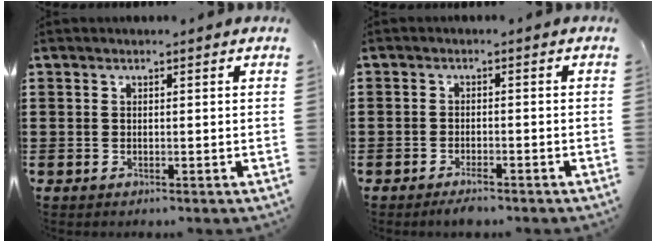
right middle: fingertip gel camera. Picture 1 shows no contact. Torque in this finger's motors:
{"motor_torque": [1.72, 0.42, 0.00, -0.05]}